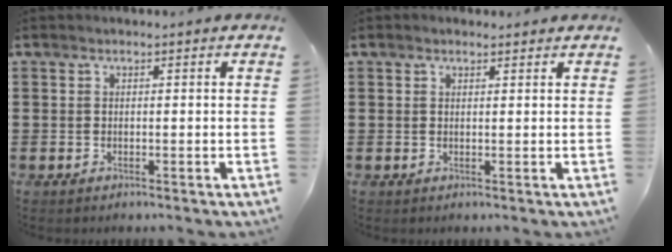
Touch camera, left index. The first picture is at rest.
{"total": 1.0, "force": [0.9, 0.3, 0.2], "torque": [-0.006, 0.002, 0.018]}